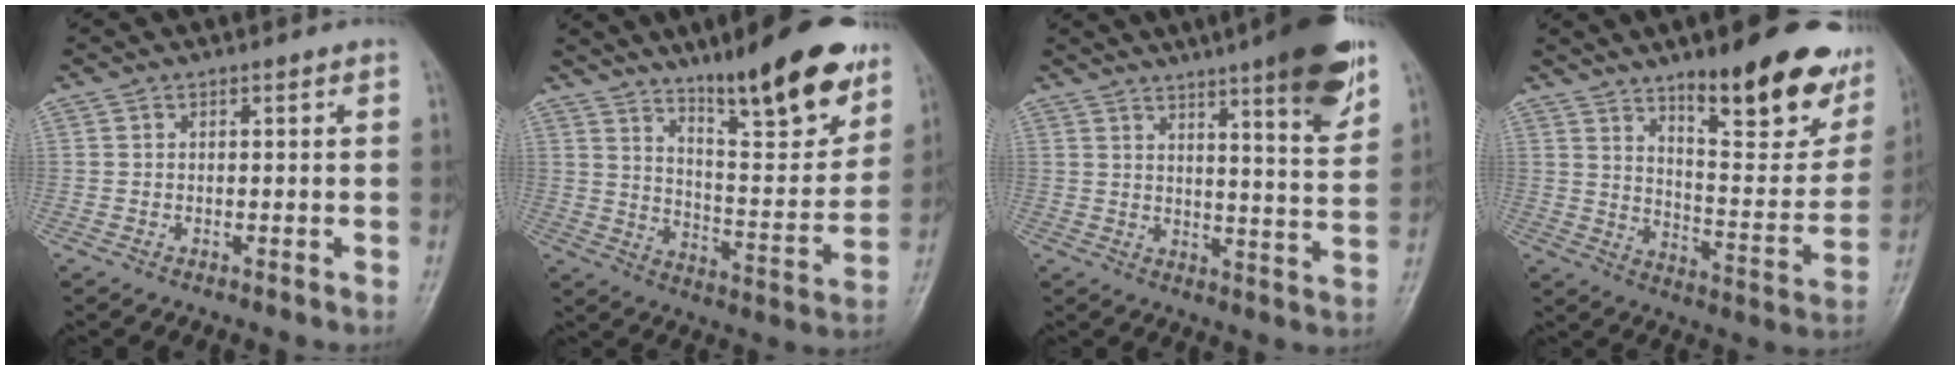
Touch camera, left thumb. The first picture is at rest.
{"total": 19.4, "force": [13.1, 4.1, 13.8], "torque": [-0.167, -0.071, 0.208]}
{"total": 15.2, "force": [9.3, 2.1, 11.9], "torque": [-0.148, -0.047, 0.128]}
{"total": 24.3, "force": [14.4, 7.7, 18.0], "torque": [-0.198, -0.064, 0.213]}